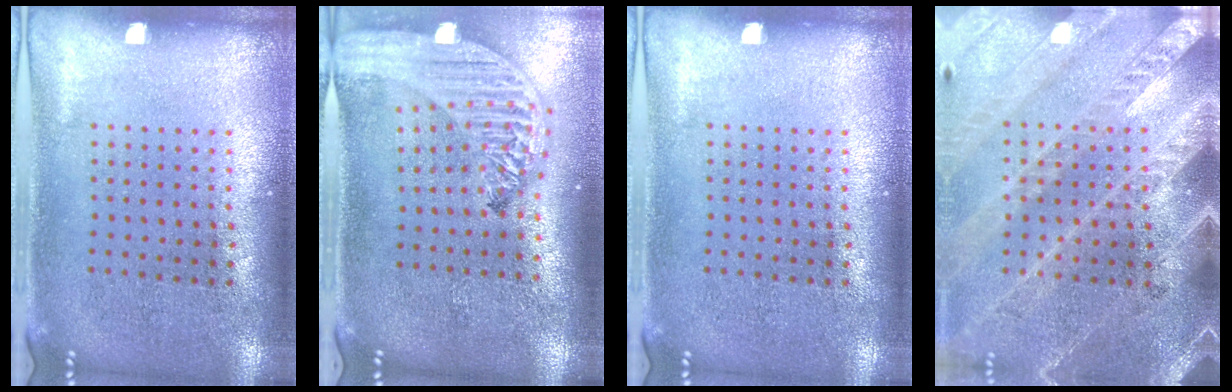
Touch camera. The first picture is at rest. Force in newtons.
{"total": 3.0, "press": 2.4, "slide": 1.9}
{"total": 0.0}
{"total": 2.9, "press": 2.6, "slide": 1.1}